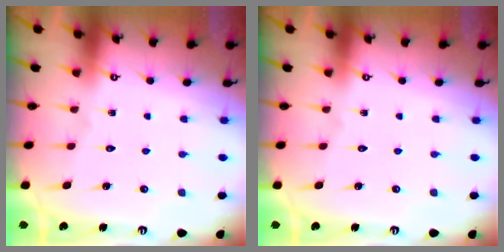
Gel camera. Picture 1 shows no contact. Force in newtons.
{"total": 0.0}